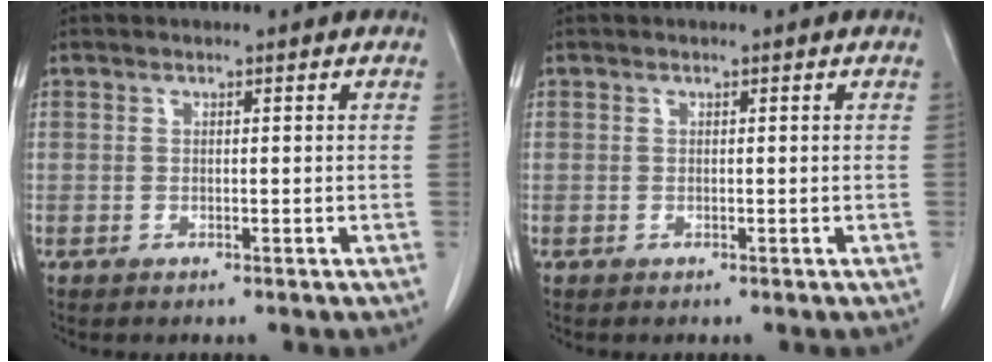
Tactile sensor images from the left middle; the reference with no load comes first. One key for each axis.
{"total": 0.0}